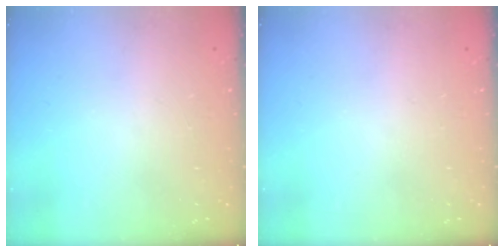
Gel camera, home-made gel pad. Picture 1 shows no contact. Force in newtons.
{"total": 0.0}